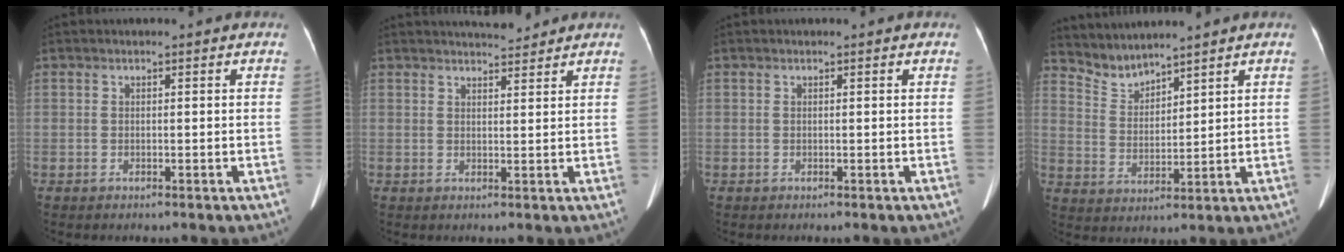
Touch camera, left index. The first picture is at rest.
{"total": 4.7, "force": [4.5, 0.6, 1.2], "torque": [-0.017, 0.010, 0.063]}
{"total": 0.6, "force": [0.6, 0.1, 0.2], "torque": [-0.011, 0.005, 0.005]}
{"total": 5.1, "force": [5.1, 0.4, -0.1], "torque": [-0.008, 0.006, 0.113]}